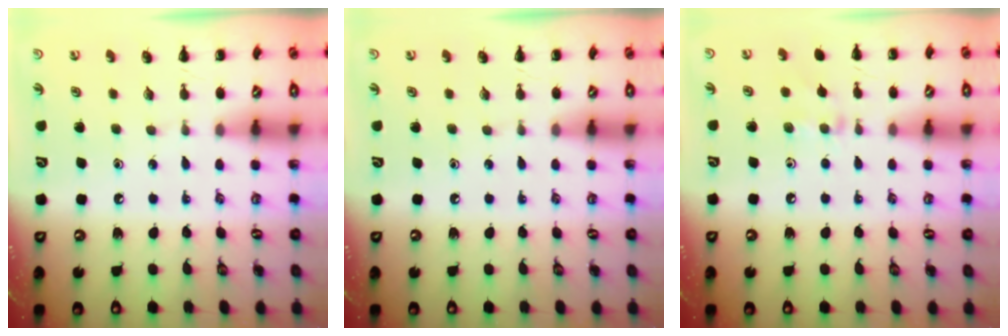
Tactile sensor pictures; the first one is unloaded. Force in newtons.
{"total": 0.0}
{"total": 7.3, "press": 7.0, "slide": 1.8}